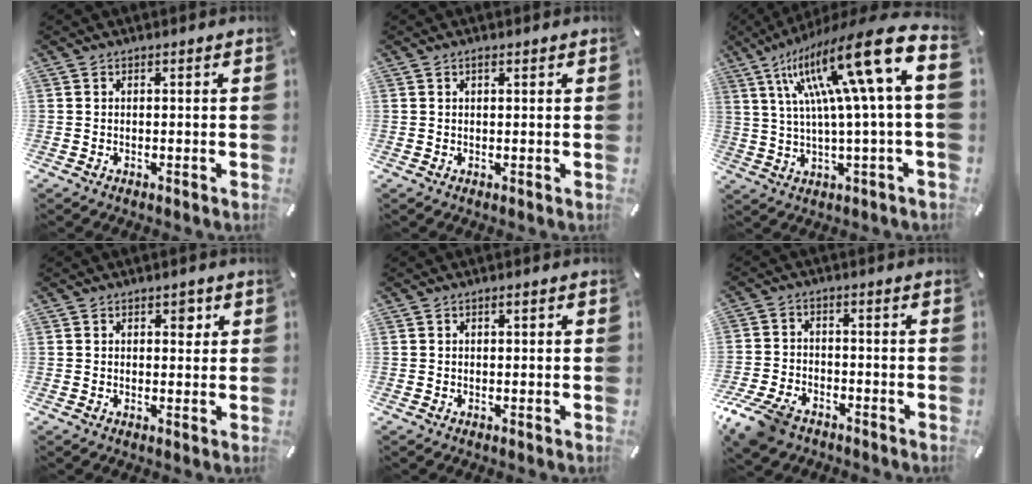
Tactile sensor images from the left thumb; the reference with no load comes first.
{"total": 0.9, "force": [0.6, 0.4, 0.6], "torque": [-0.013, 0.001, 0.010]}
{"total": 24.0, "force": [8.1, 3.6, 22.3], "torque": [-0.403, -0.054, 0.117]}
{"total": 2.7, "force": [1.2, 1.8, 1.6], "torque": [-0.003, -0.008, 0.012]}
{"total": 0.9, "force": [0.4, 0.5, 0.7], "torque": [-0.015, 0.004, 0.005]}
{"total": 8.3, "force": [-5.9, 4.7, 3.5], "torque": [-0.080, 0.026, -0.113]}